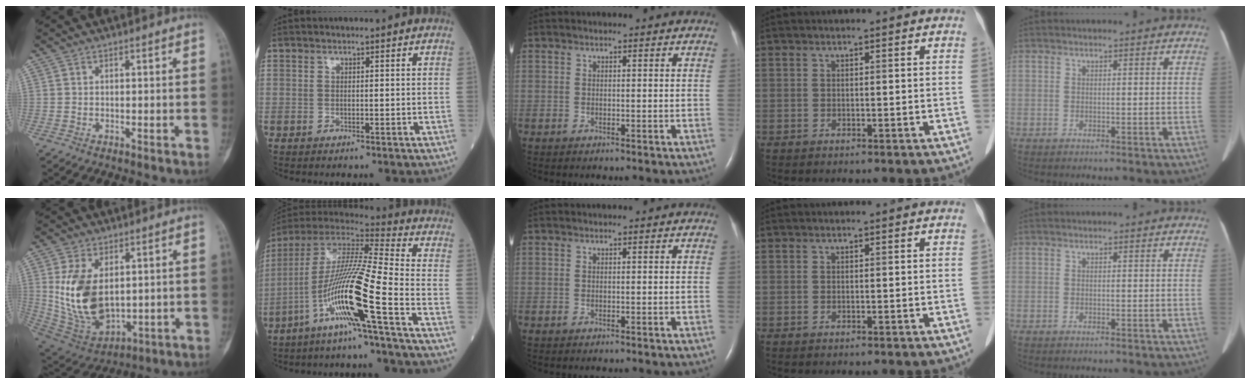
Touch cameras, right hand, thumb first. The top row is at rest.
{"thumb": {"total": 16.4, "force": [2.0, 10.1, 12.7], "torque": [-0.223, -0.016, 0.064]}, "index": {"total": 15.7, "force": [-6.5, -1.1, 14.3], "torque": [-0.288, -0.010, -0.132]}}